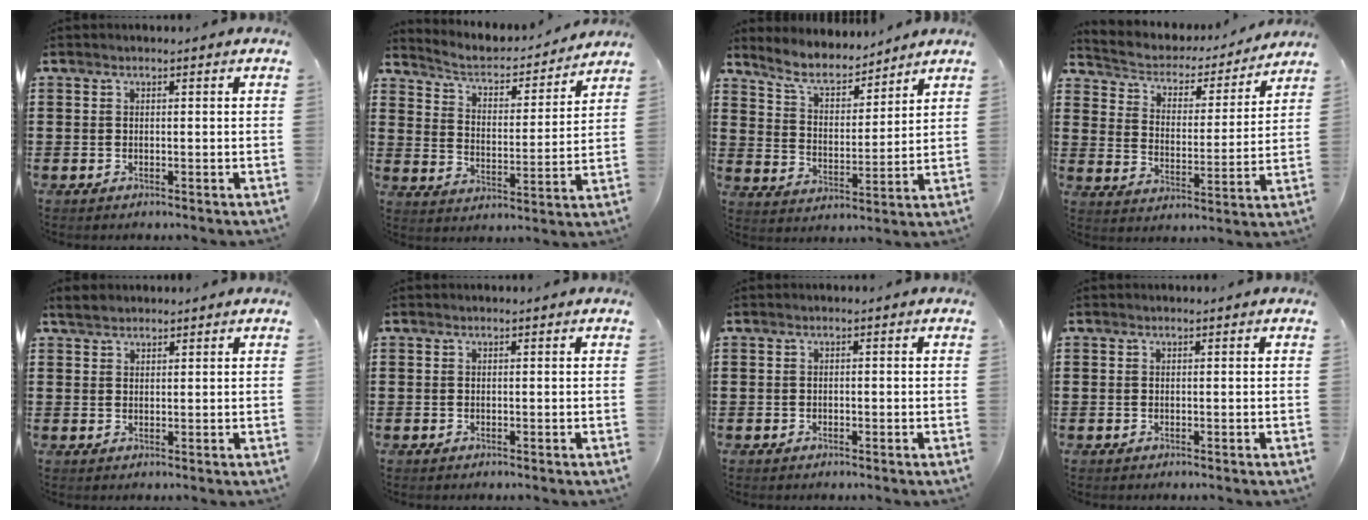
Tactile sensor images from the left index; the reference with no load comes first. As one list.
[{"total": 3.6, "force": [3.3, 0.9, 1.3], "torque": [-0.046, -0.029, 0.046]}, {"total": 6.5, "force": [5.8, 1.5, 2.6], "torque": [-0.075, -0.032, 0.101]}, {"total": 2.8, "force": [2.5, 1.2, 0.3], "torque": [-0.027, -0.025, 0.033]}, {"total": 1.9, "force": [1.7, 0.7, 0.5], "torque": [-0.016, 0.005, 0.034]}, {"total": 0.0}, {"total": 0.5, "force": [-0.4, 0.2, 0.3], "torque": [-0.008, -0.002, -0.007]}, {"total": 0.0}]